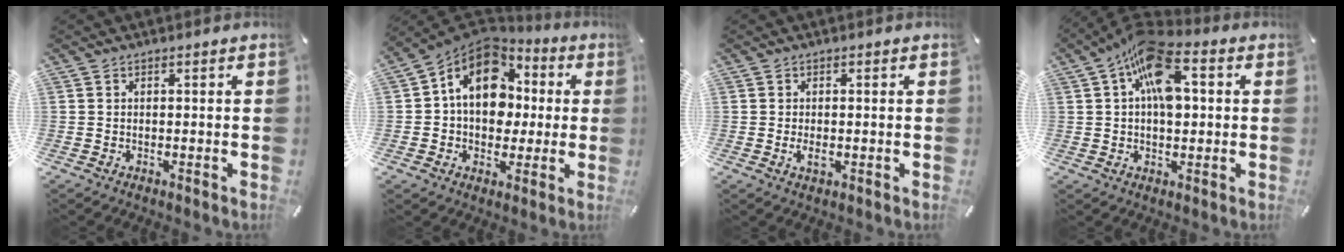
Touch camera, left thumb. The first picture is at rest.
{"total": 14.9, "force": [2.5, 11.9, 8.6], "torque": [-0.147, -0.003, 0.047]}
{"total": 2.2, "force": [-0.3, 1.1, 1.8], "torque": [-0.034, -0.006, -0.009]}
{"total": 14.1, "force": [3.0, 7.9, 11.4], "torque": [-0.189, 0.000, 0.052]}